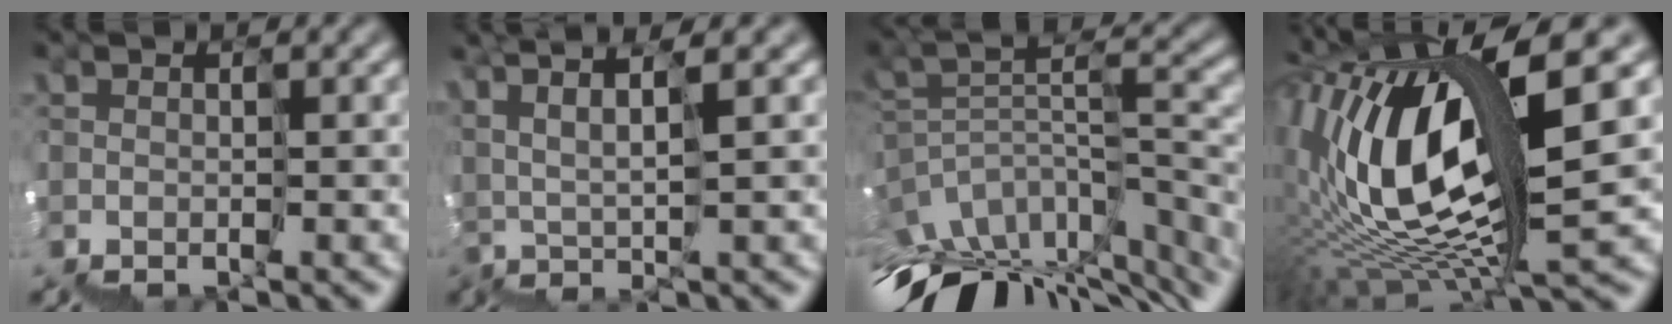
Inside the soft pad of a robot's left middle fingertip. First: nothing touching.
{"total": 4.7, "force": [4.5, -0.4, 1.4], "torque": [-0.058, 0.030, 0.085]}
{"total": 9.1, "force": [-6.5, 3.8, 5.2], "torque": [-0.126, 0.029, -0.095]}
{"total": 11.8, "force": [5.4, 2.7, 10.1], "torque": [-0.218, 0.029, 0.103]}